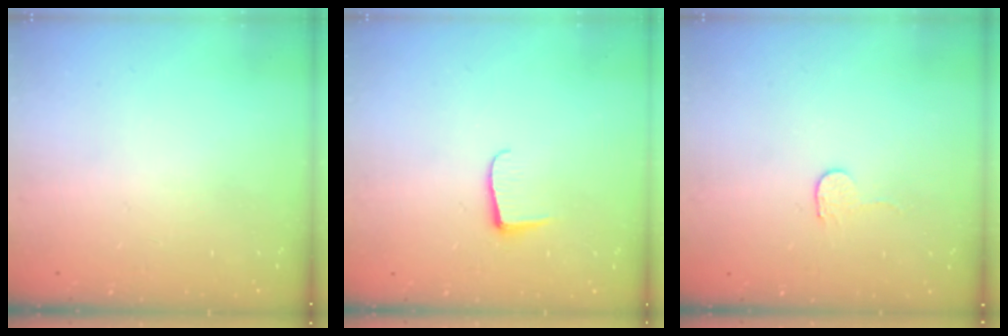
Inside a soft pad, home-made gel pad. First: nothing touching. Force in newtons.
{"total": 6.0, "press": 5.9, "slide": 0.6}
{"total": 2.7, "press": 2.7, "slide": 0.2}